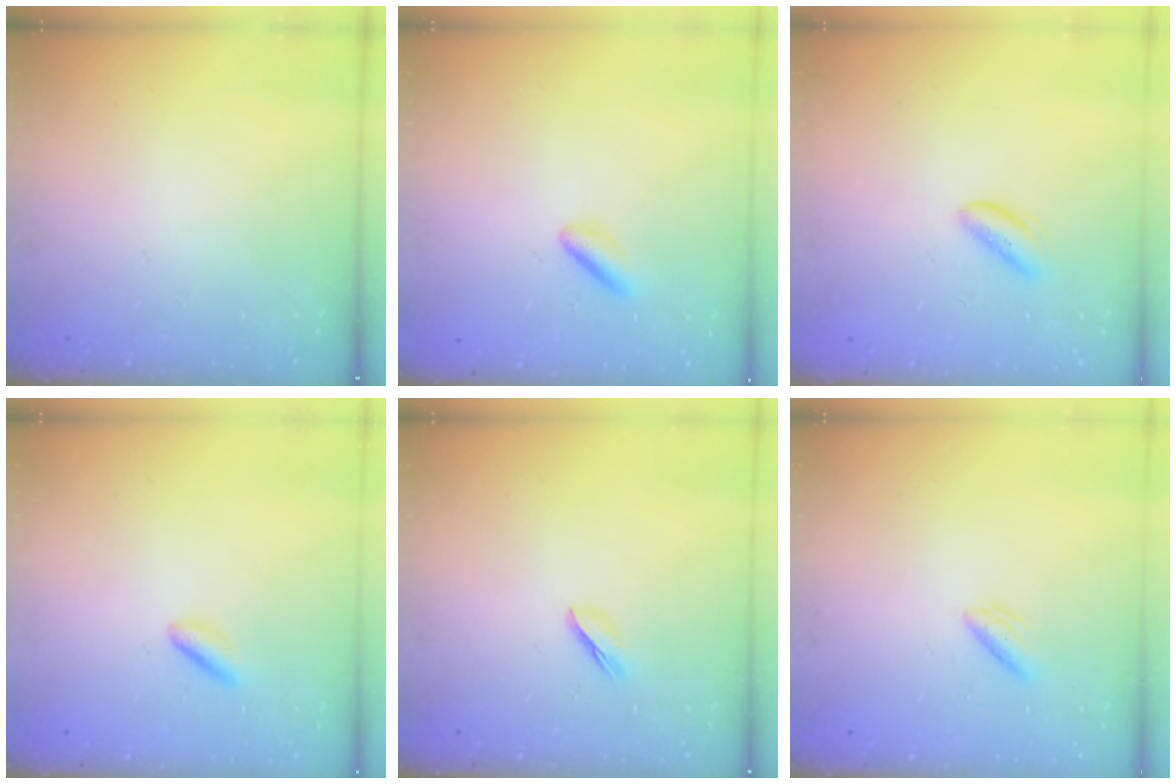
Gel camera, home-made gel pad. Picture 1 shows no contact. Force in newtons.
{"total": 2.9, "press": 2.7, "slide": 1.1}
{"total": 2.3, "press": 2.3, "slide": 0.3}
{"total": 2.8, "press": 2.7, "slide": 0.8}
{"total": 2.3, "press": 2.2, "slide": 0.8}
{"total": 2.1, "press": 1.9, "slide": 0.9}